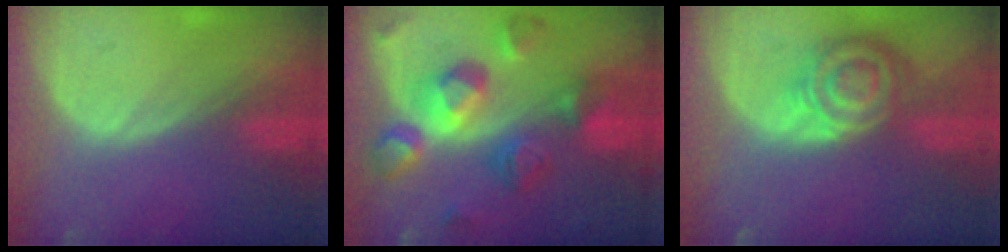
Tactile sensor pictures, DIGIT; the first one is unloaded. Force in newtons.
{"total": 11.4, "press": 11.4, "slide": 1.0}
{"total": 8.4, "press": 7.3, "slide": 4.2}